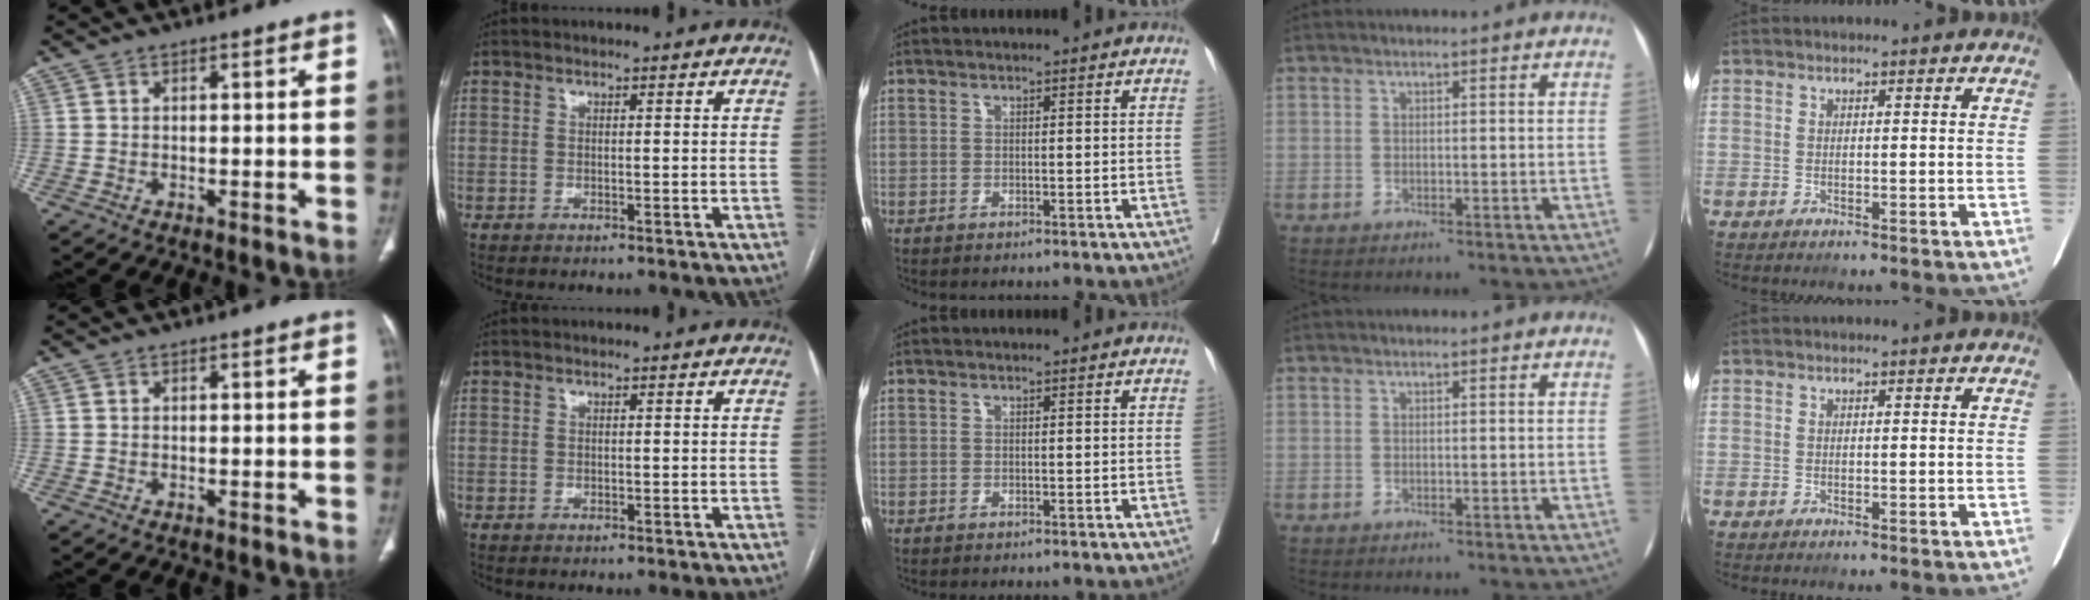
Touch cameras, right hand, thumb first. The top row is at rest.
{}